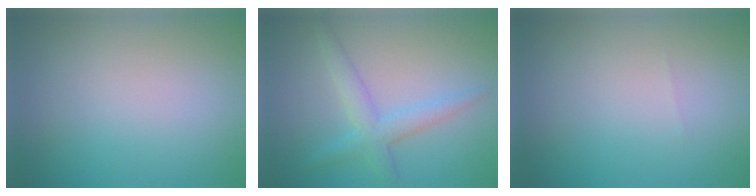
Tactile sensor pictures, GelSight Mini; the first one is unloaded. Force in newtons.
{"total": 3.0, "press": 3.0, "slide": 0.0}
{"total": 0.0}